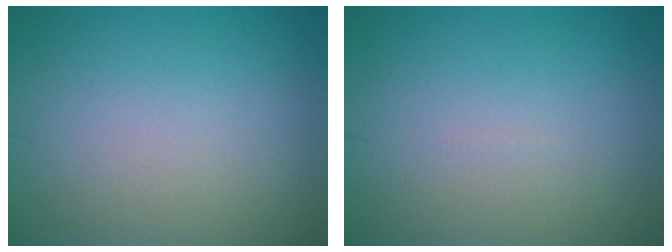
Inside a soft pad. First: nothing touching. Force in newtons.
{"total": 0.0}